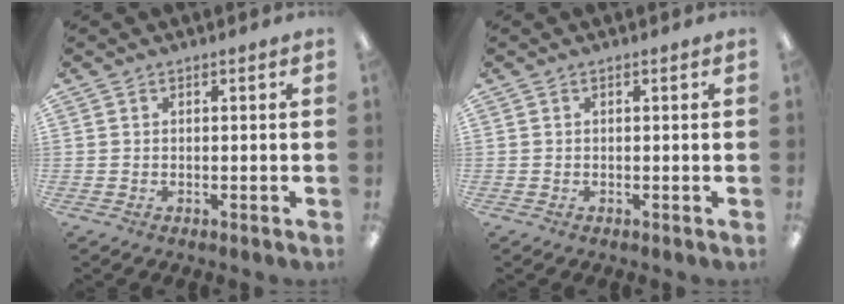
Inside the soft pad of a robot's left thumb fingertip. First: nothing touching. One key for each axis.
{"total": 0.0}